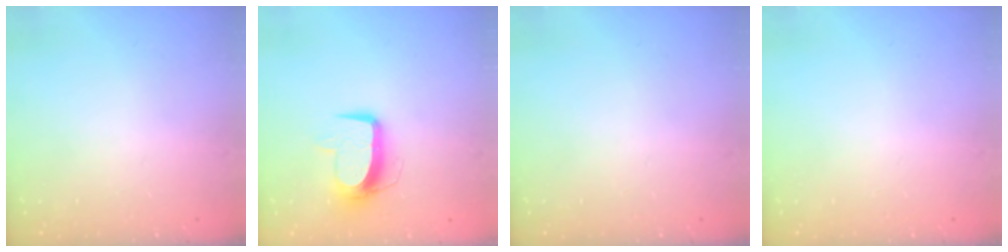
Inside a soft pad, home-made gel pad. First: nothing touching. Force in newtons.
{"total": 10.9, "press": 10.9, "slide": 0.7}
{"total": 0.0}
{"total": 0.0}